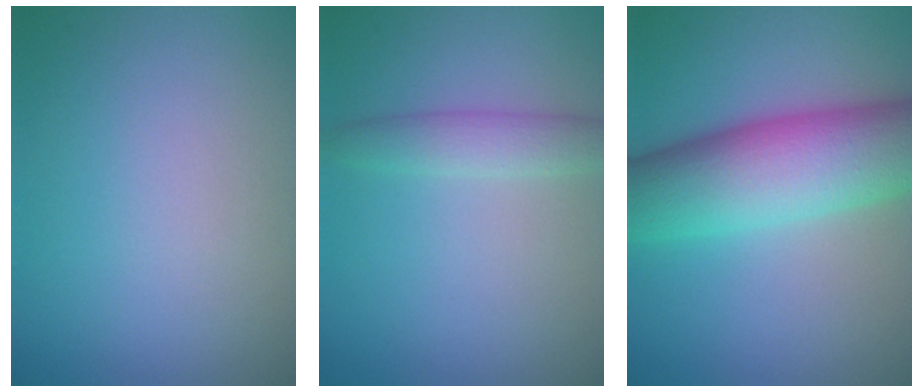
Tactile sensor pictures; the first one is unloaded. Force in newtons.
{"total": 2.2, "press": 2.2, "slide": 0.0}
{"total": 9.8, "press": 9.8, "slide": 0.2}